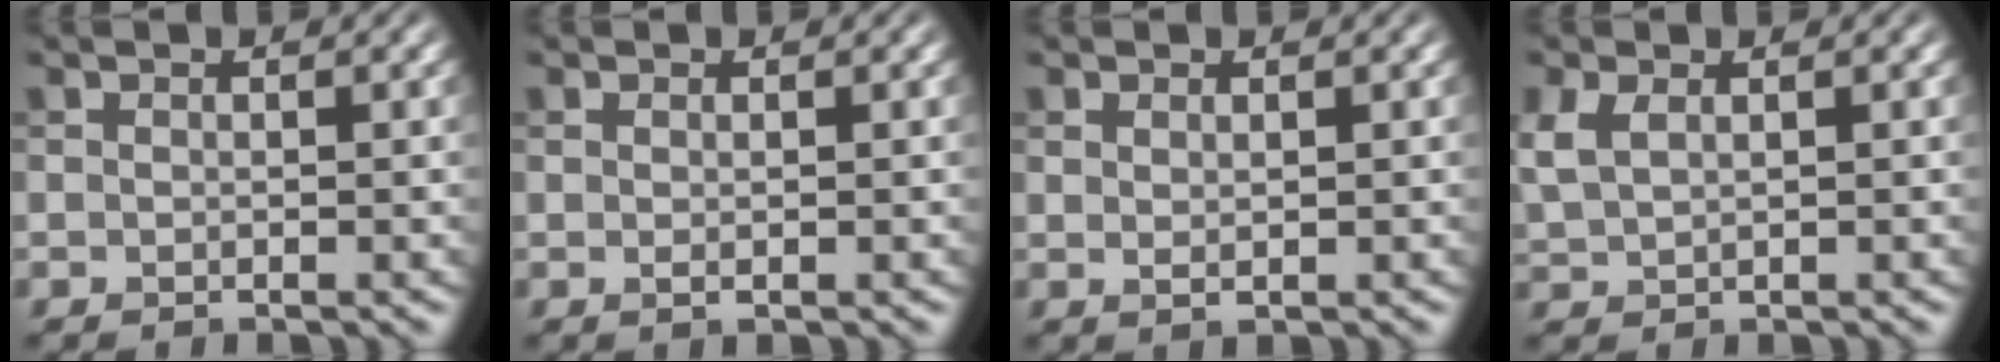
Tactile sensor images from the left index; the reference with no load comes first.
{"total": 0.7, "force": [0.1, 0.2, 0.6], "torque": [-0.012, 0.000, 0.002]}
{"total": 0.9, "force": [0.4, 0.2, 0.7], "torque": [-0.014, -0.002, 0.009]}
{"total": 2.8, "force": [1.2, 1.5, 2.0], "torque": [-0.056, 0.005, 0.029]}